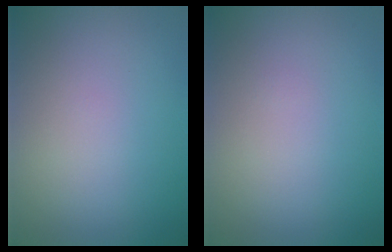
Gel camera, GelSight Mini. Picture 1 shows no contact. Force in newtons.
{"total": 0.0}